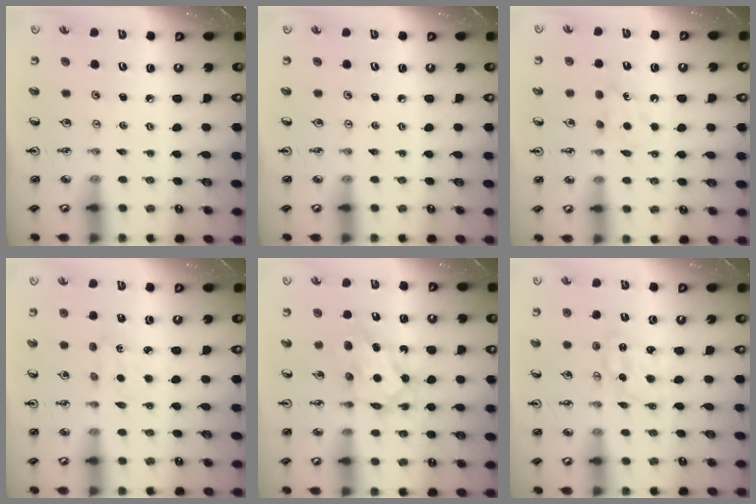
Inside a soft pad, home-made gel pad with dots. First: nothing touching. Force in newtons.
{"total": 0.0}
{"total": 6.4, "press": 6.4, "slide": 0.8}
{"total": 4.2, "press": 4.1, "slide": 0.5}
{"total": 7.1, "press": 7.1, "slide": 0.4}
{"total": 1.5, "press": 1.5, "slide": 0.1}